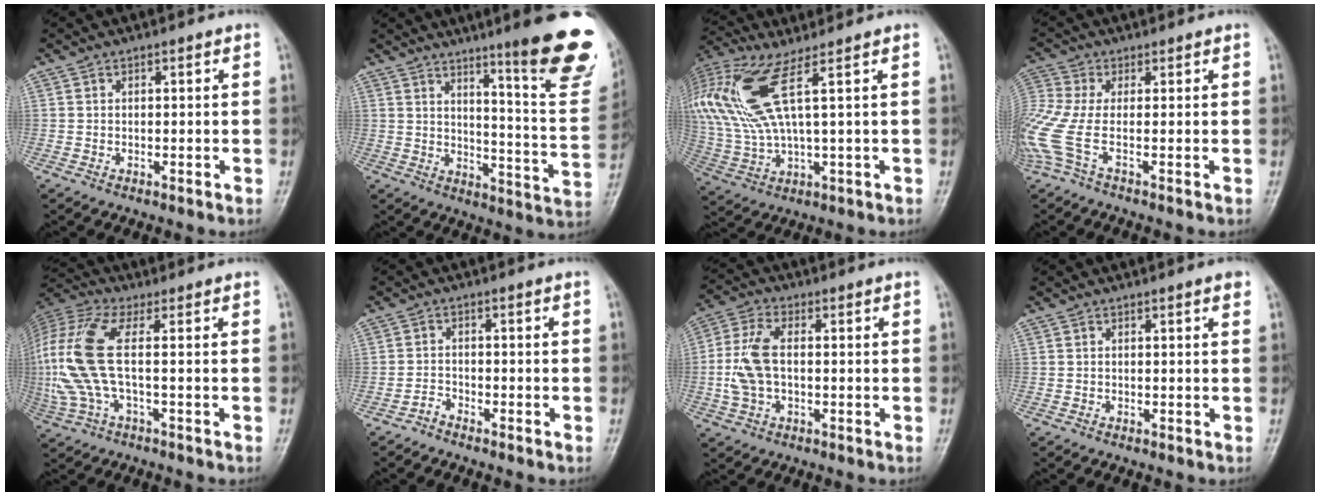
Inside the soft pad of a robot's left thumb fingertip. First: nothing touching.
{"total": 21.0, "force": [13.2, 2.6, 16.2], "torque": [-0.176, -0.083, 0.176]}
{"total": 13.5, "force": [5.6, 3.0, 12.0], "torque": [-0.304, -0.004, 0.116]}
{"total": 7.0, "force": [-2.0, 1.1, 6.6], "torque": [-0.201, 0.012, -0.050]}
{"total": 13.8, "force": [0.4, 4.1, 13.2], "torque": [-0.339, 0.020, 0.006]}
{"total": 1.6, "force": [-1.6, 0.1, 0.1], "torque": [-0.005, 0.009, -0.032]}
{"total": 10.4, "force": [0.0, 5.8, 8.6], "torque": [-0.204, 0.013, 0.001]}
{"total": 0.6, "force": [0.4, -0.1, 0.5], "torque": [-0.009, 0.001, 0.002]}